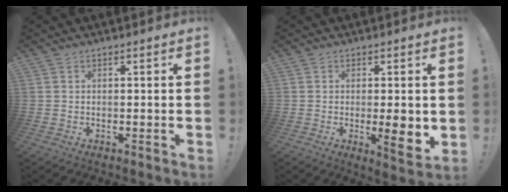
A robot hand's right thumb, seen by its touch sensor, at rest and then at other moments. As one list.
[{"total": 7.4, "force": [-0.7, 1.5, 7.2], "torque": [-0.086, -0.015, -0.008]}]